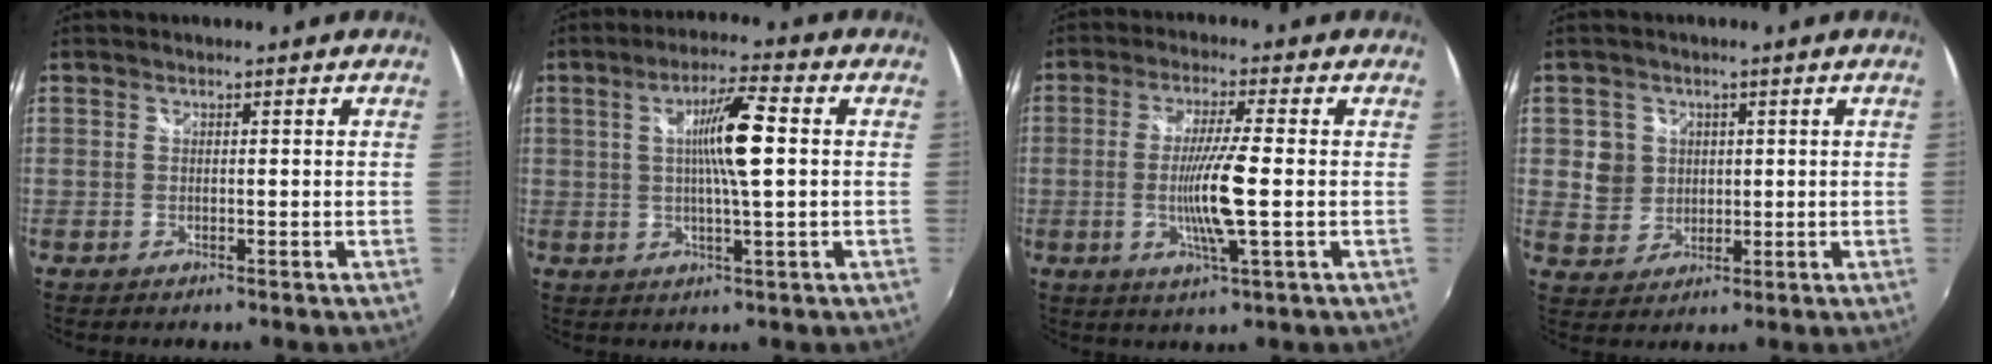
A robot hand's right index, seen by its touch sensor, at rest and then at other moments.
{"total": 8.2, "force": [1.3, -1.2, 8.0], "torque": [-0.130, -0.003, 0.025]}
{"total": 8.7, "force": [-1.4, -0.2, 8.6], "torque": [-0.158, -0.015, -0.027]}
{"total": 5.5, "force": [1.1, 5.3, 1.2], "torque": [-0.023, 0.008, 0.027]}